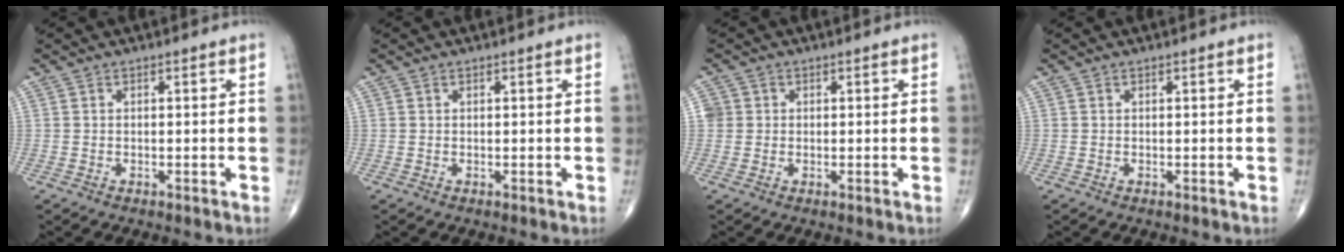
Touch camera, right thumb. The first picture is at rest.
{"total": 0.0}
{"total": 2.5, "force": [0.4, 2.4, 0.5], "torque": [0.007, 0.005, 0.006]}
{"total": 0.0}